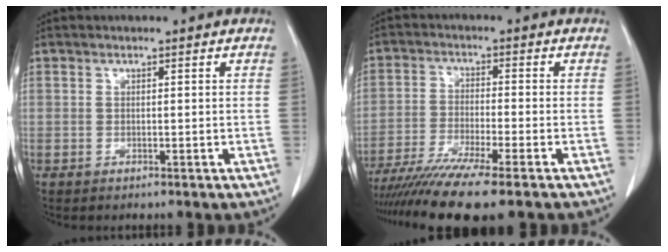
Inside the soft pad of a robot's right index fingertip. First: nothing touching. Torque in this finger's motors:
{"motor_torque": [1.20, -0.94, 0.81, 0.21]}